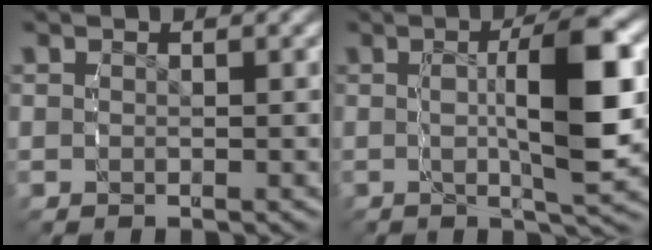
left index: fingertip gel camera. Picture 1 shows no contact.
{"total": 8.0, "force": [0.5, 1.5, 7.8], "torque": [-0.107, 0.010, 0.001]}